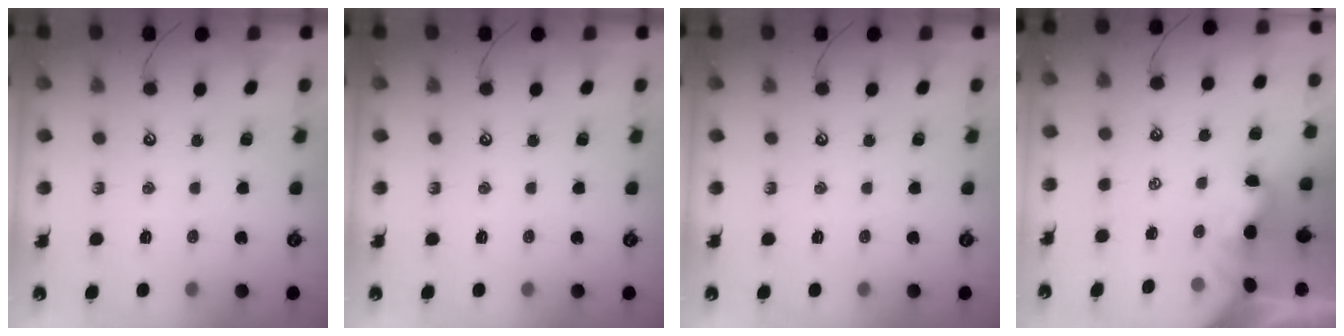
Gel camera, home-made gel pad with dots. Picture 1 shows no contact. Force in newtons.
{"total": 0.0}
{"total": 0.0}
{"total": 1.9, "press": 1.8, "slide": 0.5}